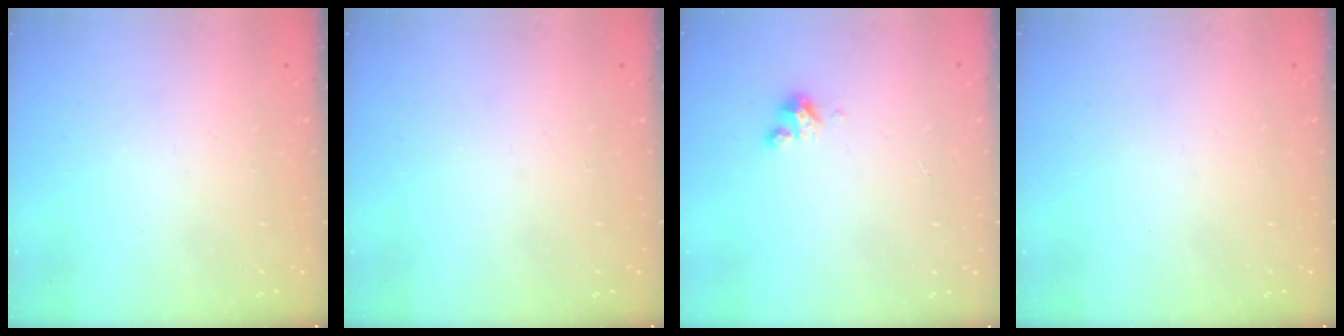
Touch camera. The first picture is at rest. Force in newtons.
{"total": 0.0}
{"total": 2.5, "press": 2.5, "slide": 0.2}
{"total": 0.0}